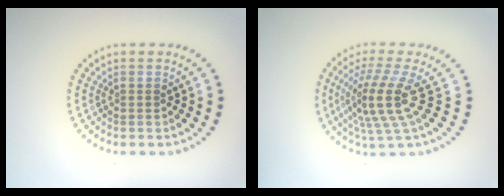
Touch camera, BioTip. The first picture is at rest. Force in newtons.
{"total": 4.6, "press": 3.4, "slide": 3.1}